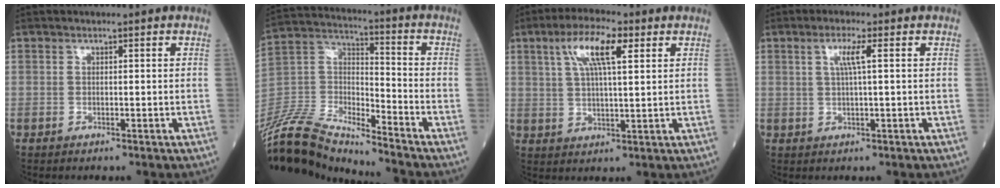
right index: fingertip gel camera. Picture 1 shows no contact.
{"total": 15.7, "force": [-15.2, 0.9, 3.6], "torque": [-0.078, 0.039, -0.293]}
{"total": 8.6, "force": [3.8, 1.7, 7.5], "torque": [-0.146, 0.015, 0.071]}
{"total": 3.1, "force": [1.0, -0.3, 2.9], "torque": [-0.061, 0.004, 0.020]}